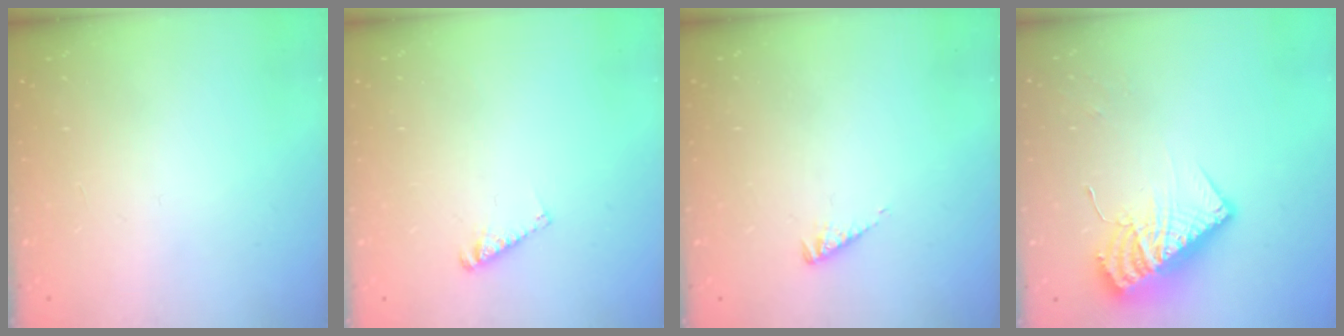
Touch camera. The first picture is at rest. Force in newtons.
{"total": 3.6, "press": 3.6, "slide": 0.4}
{"total": 2.7, "press": 2.7, "slide": 0.3}
{"total": 12.8, "press": 12.7, "slide": 1.2}